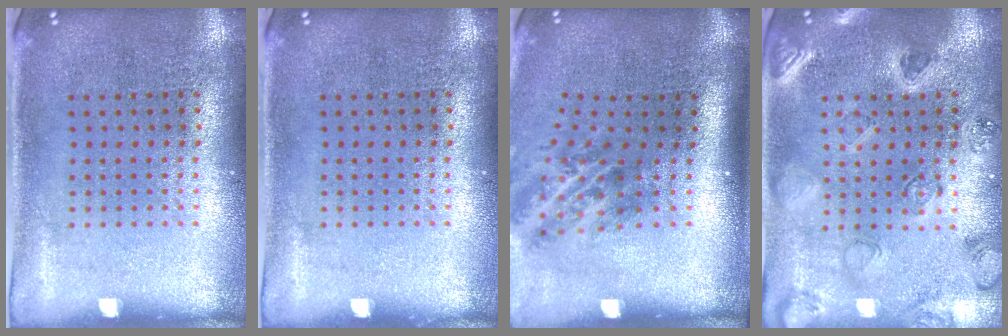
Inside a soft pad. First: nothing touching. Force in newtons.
{"total": 0.0}
{"total": 2.1, "press": 1.3, "slide": 1.7}
{"total": 0.8, "press": 0.7, "slide": 0.3}